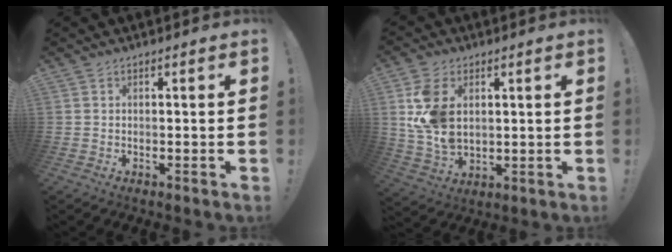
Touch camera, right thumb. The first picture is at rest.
{"total": 12.5, "force": [3.3, 8.3, 8.8], "torque": [-0.166, -0.014, 0.061]}